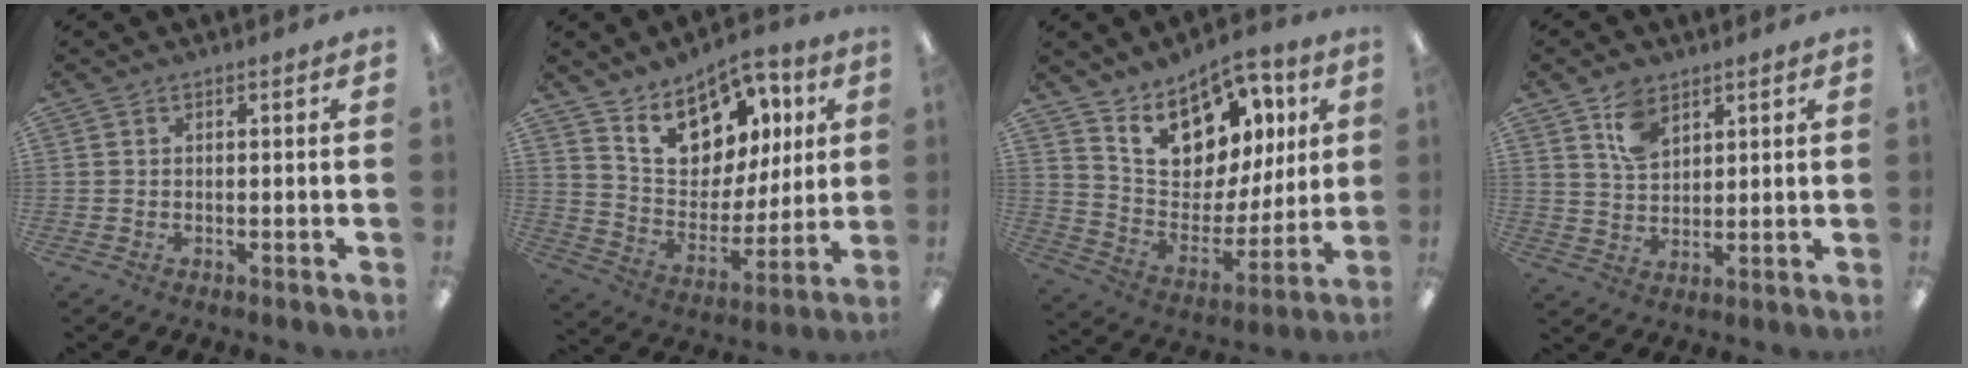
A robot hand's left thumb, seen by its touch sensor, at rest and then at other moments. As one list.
[{"total": 15.7, "force": [10.1, 9.9, 6.8], "torque": [-0.117, -0.055, 0.187]}, {"total": 16.4, "force": [11.2, 9.8, 6.9], "torque": [-0.125, -0.071, 0.205]}, {"total": 7.5, "force": [4.6, 4.8, 3.6], "torque": [-0.072, -0.004, 0.085]}]